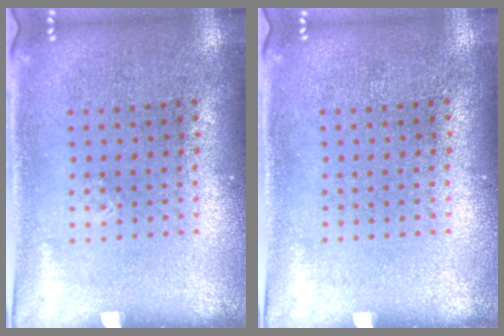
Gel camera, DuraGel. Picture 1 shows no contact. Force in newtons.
{"total": 0.0}